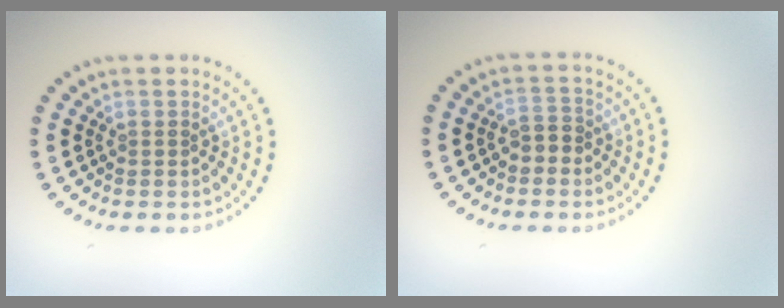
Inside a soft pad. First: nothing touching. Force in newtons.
{"total": 1.8, "press": 1.7, "slide": 0.8}